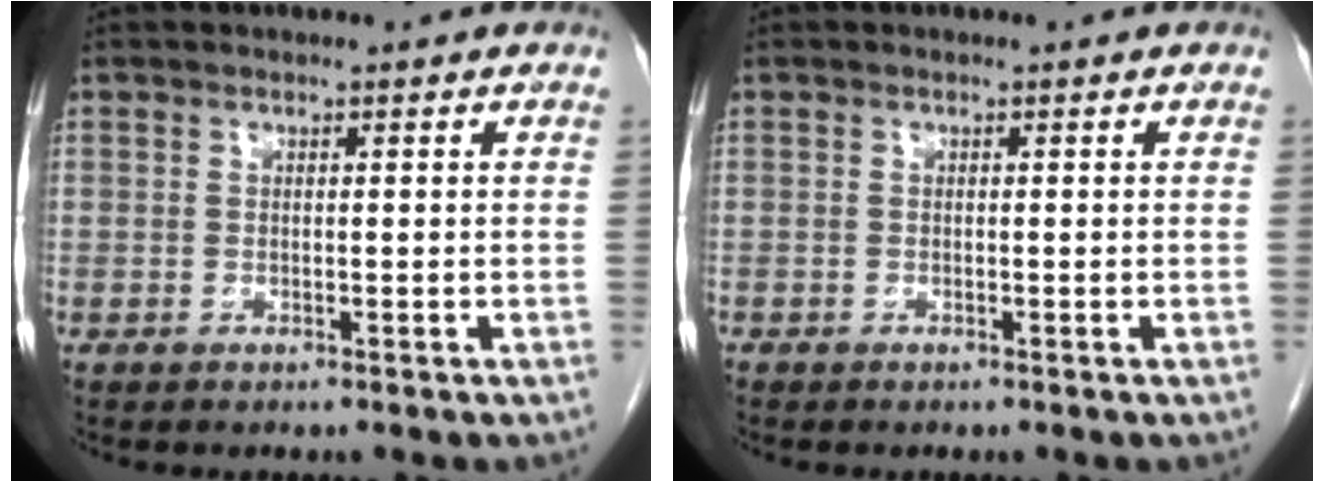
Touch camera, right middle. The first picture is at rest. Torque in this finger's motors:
{"motor_torque": [0.07, 0.05, -0.01, 0.00]}